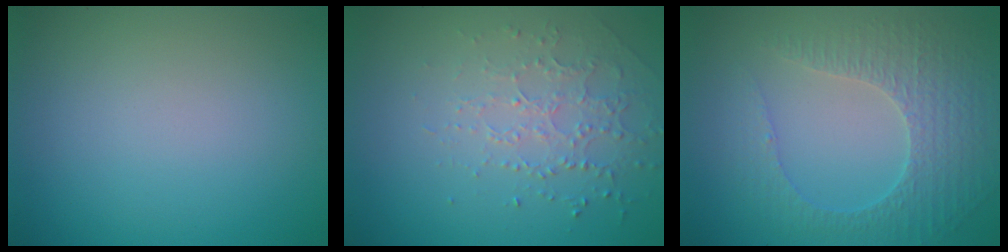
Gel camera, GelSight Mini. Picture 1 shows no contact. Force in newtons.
{"total": 1.7, "press": 1.5, "slide": 0.8}
{"total": 4.5, "press": 3.3, "slide": 3.1}